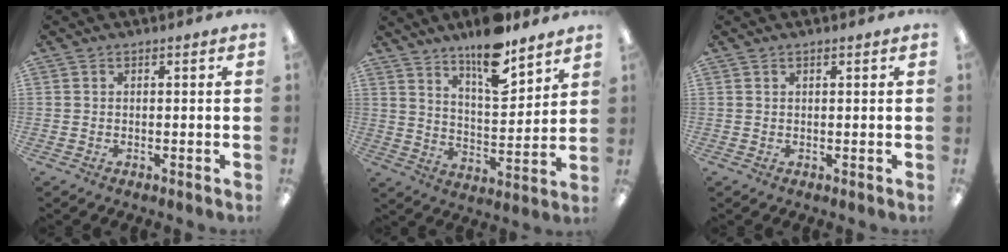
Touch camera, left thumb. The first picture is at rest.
{"total": 13.7, "force": [10.8, 4.2, 7.4], "torque": [-0.109, -0.072, 0.184]}
{"total": 0.7, "force": [0.4, 0.2, 0.5], "torque": [-0.010, 0.002, 0.008]}